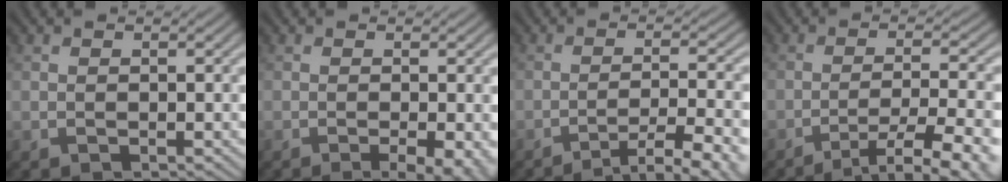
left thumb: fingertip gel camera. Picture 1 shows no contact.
{"total": 3.8, "force": [-1.7, 0.6, 3.4], "torque": [-0.052, 0.003, -0.023]}
{"total": 9.6, "force": [-7.2, 1.5, 6.2], "torque": [-0.100, 0.007, -0.088]}
{"total": 10.4, "force": [-7.4, 1.7, 7.1], "torque": [-0.116, 0.005, -0.093]}